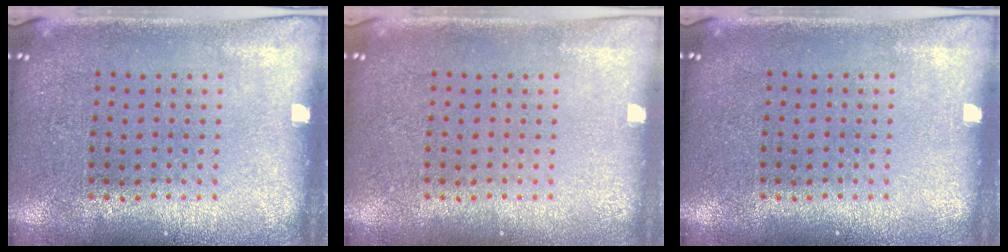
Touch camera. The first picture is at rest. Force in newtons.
{"total": 0.0}
{"total": 0.0}